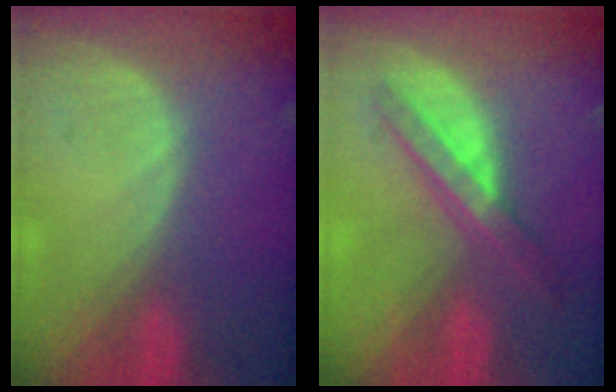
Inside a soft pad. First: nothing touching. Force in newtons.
{"total": 7.0, "press": 5.9, "slide": 3.7}